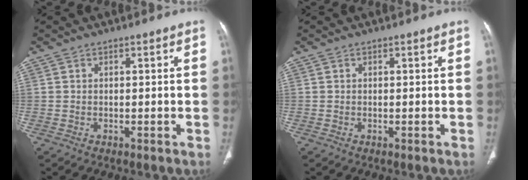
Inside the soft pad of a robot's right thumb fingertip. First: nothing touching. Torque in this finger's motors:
{"motor_torque": [-0.11, 0.05, -0.13, -0.15, 0.03]}